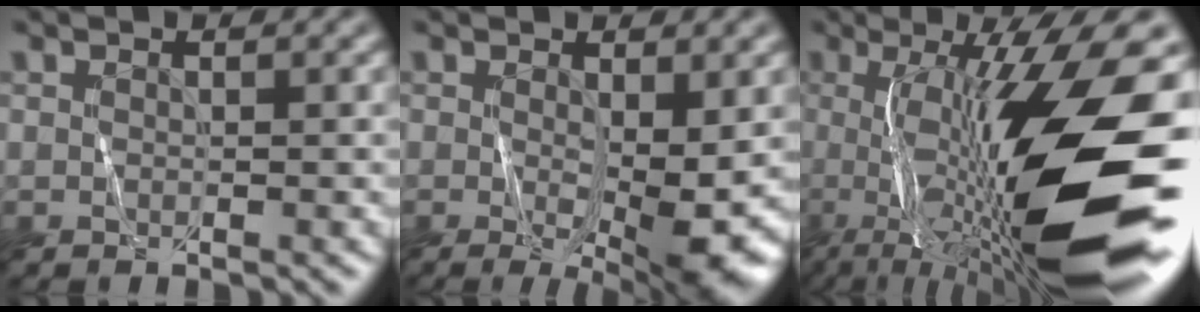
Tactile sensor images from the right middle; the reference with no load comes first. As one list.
[{"total": 6.3, "force": [-0.8, 1.5, 6.1], "torque": [-0.103, -0.020, -0.006]}, {"total": 14.6, "force": [-1.1, 3.5, 14.1], "torque": [-0.226, -0.007, -0.017]}]